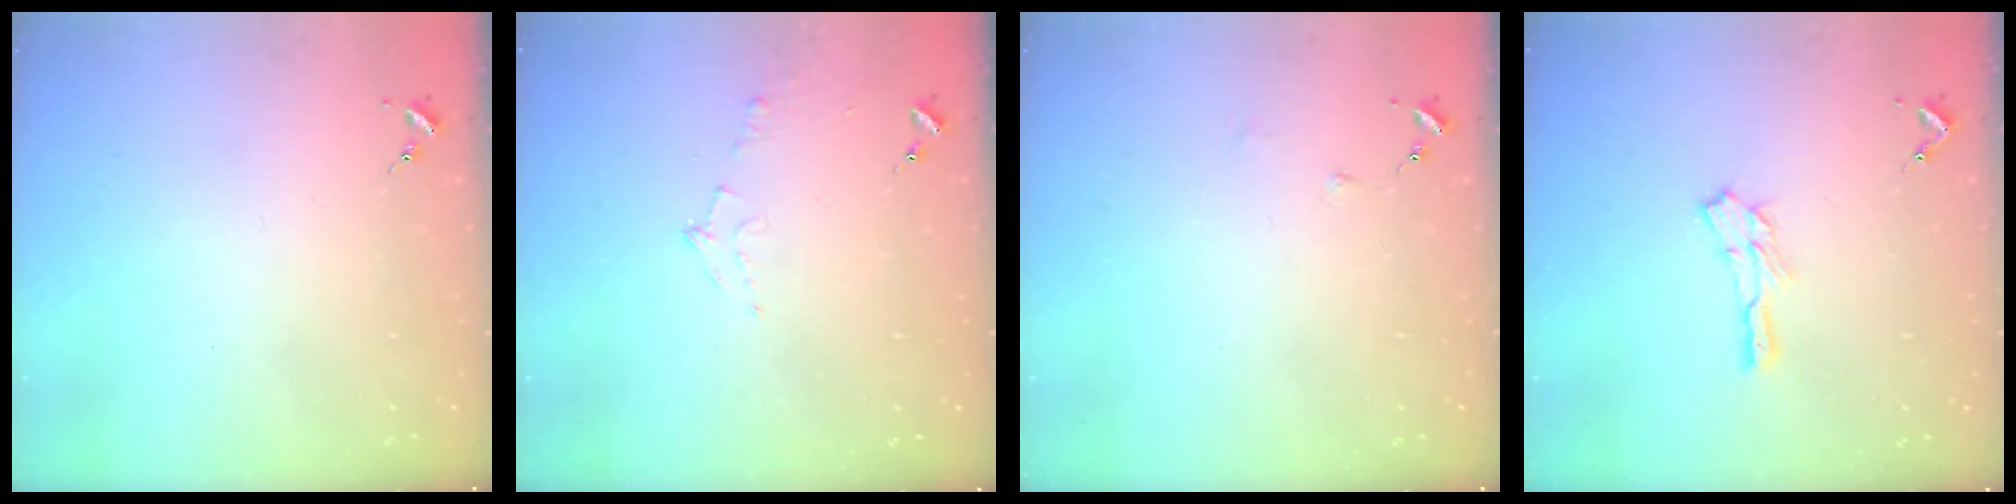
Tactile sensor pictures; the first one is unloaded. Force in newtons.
{"total": 7.2, "press": 7.2, "slide": 0.8}
{"total": 0.0}
{"total": 6.3, "press": 6.3, "slide": 0.3}